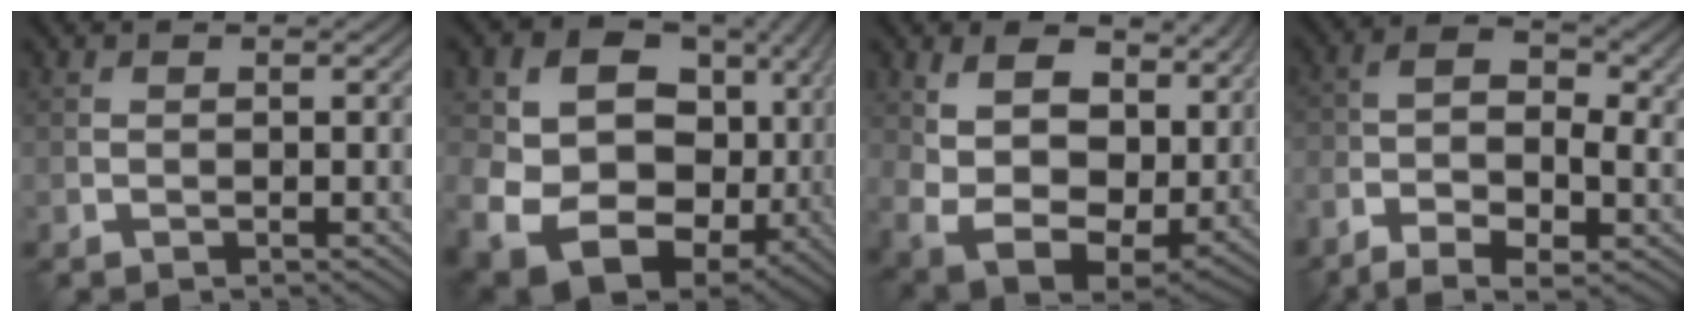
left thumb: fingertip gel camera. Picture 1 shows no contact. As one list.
[{"total": 17.2, "force": [0.0, 13.4, 10.8], "torque": [-0.200, -0.022, 0.035]}, {"total": 13.6, "force": [4.8, 8.9, 9.1], "torque": [-0.209, -0.010, 0.097]}, {"total": 9.4, "force": [-4.2, 4.1, 7.4], "torque": [-0.137, -0.014, -0.075]}]